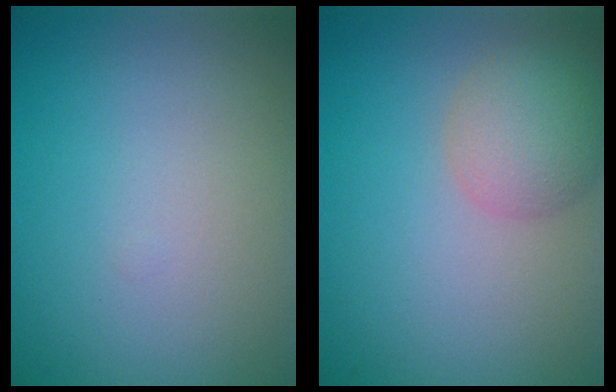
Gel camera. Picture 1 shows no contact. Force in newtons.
{"total": 3.9, "press": 3.9, "slide": 0.1}